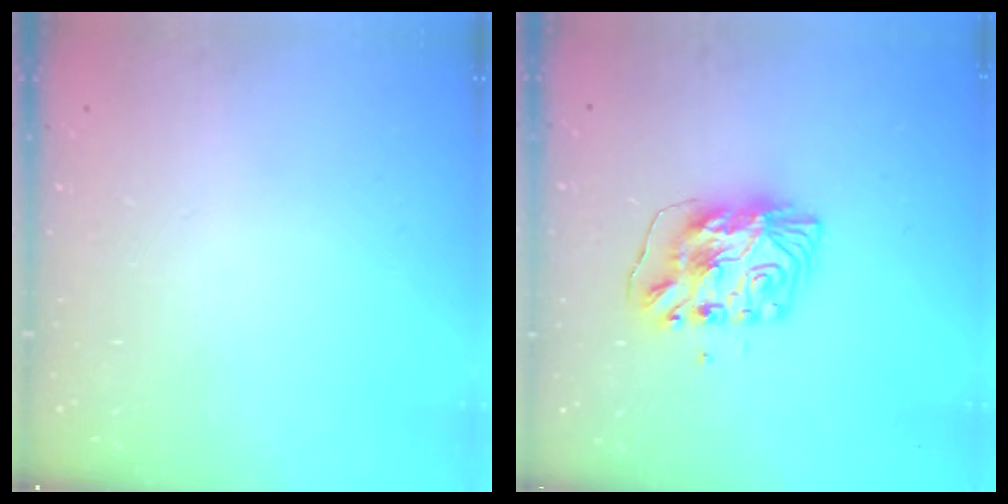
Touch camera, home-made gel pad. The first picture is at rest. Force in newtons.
{"total": 9.4, "press": 9.4, "slide": 0.8}